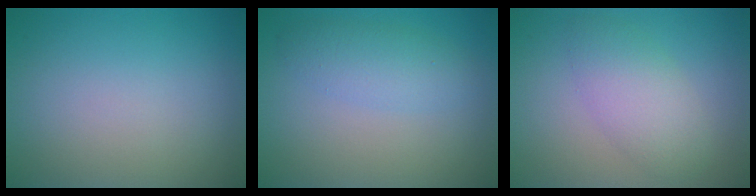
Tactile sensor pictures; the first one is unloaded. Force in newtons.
{"total": 2.6, "press": 2.6, "slide": 0.1}
{"total": 3.9, "press": 3.9, "slide": 0.1}